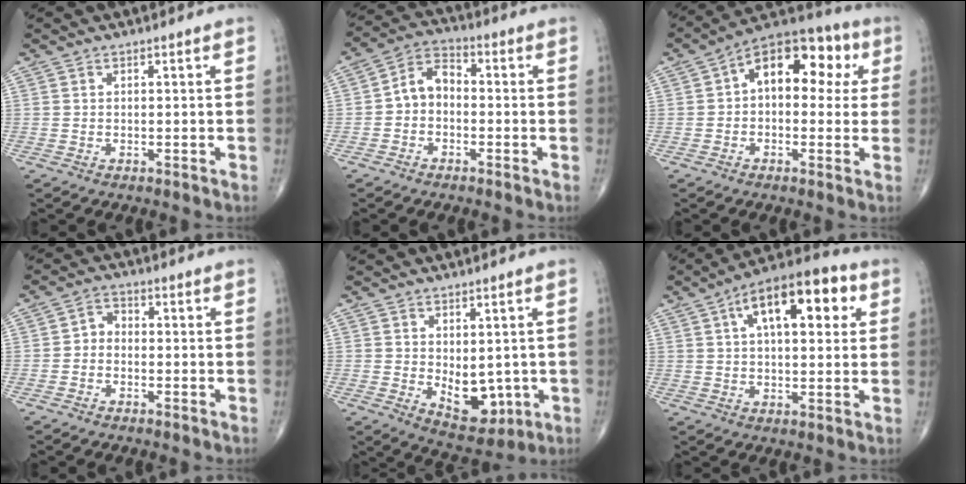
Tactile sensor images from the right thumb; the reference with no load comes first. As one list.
[{"total": 6.2, "force": [-1.0, 4.5, 4.1], "torque": [-0.057, 0.027, -0.036]}, {"total": 14.6, "force": [2.9, 8.9, 11.2], "torque": [-0.115, 0.040, 0.029]}, {"total": 2.8, "force": [-0.8, 2.2, 1.5], "torque": [-0.014, 0.015, -0.027]}, {"total": 8.2, "force": [-0.7, 4.8, 6.6], "torque": [-0.063, -0.012, 0.012]}, {"total": 16.2, "force": [5.5, 7.4, 13.4], "torque": [-0.178, 0.020, 0.075]}]